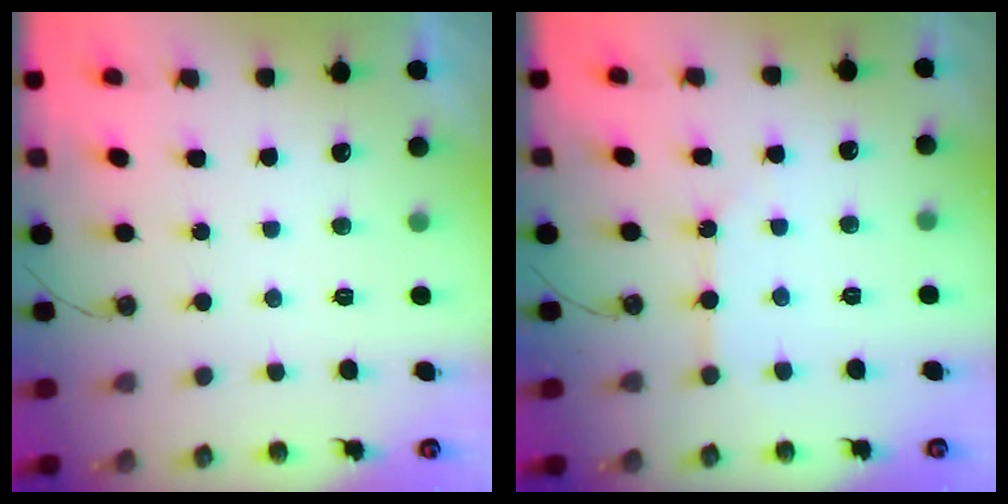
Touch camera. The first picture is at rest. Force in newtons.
{"total": 3.8, "press": 3.8, "slide": 0.4}